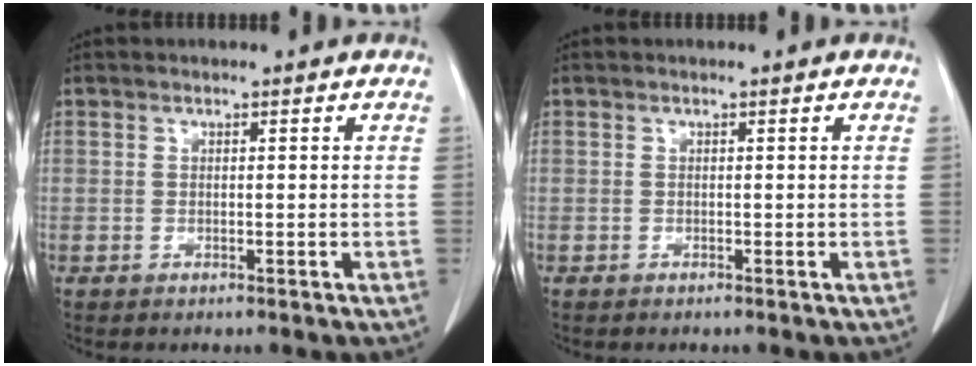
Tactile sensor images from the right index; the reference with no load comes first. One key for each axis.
{"total": 0.0}